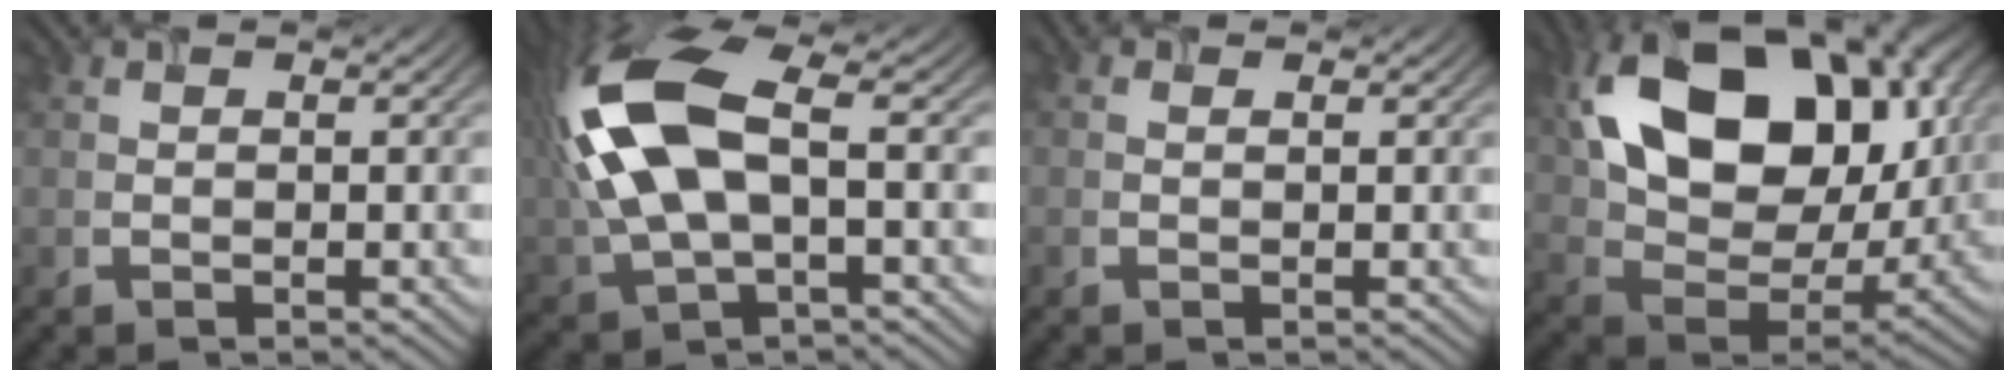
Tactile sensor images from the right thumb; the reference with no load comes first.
{"total": 14.6, "force": [1.7, 7.3, 12.6], "torque": [-0.314, 0.004, 0.030]}
{"total": 0.0}
{"total": 18.5, "force": [6.0, 12.4, 12.4], "torque": [-0.249, 0.004, 0.119]}